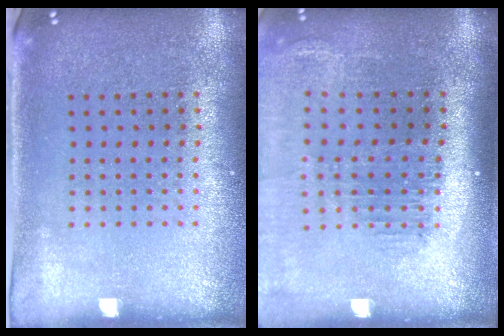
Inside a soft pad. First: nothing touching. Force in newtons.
{"total": 1.7, "press": 1.5, "slide": 0.7}